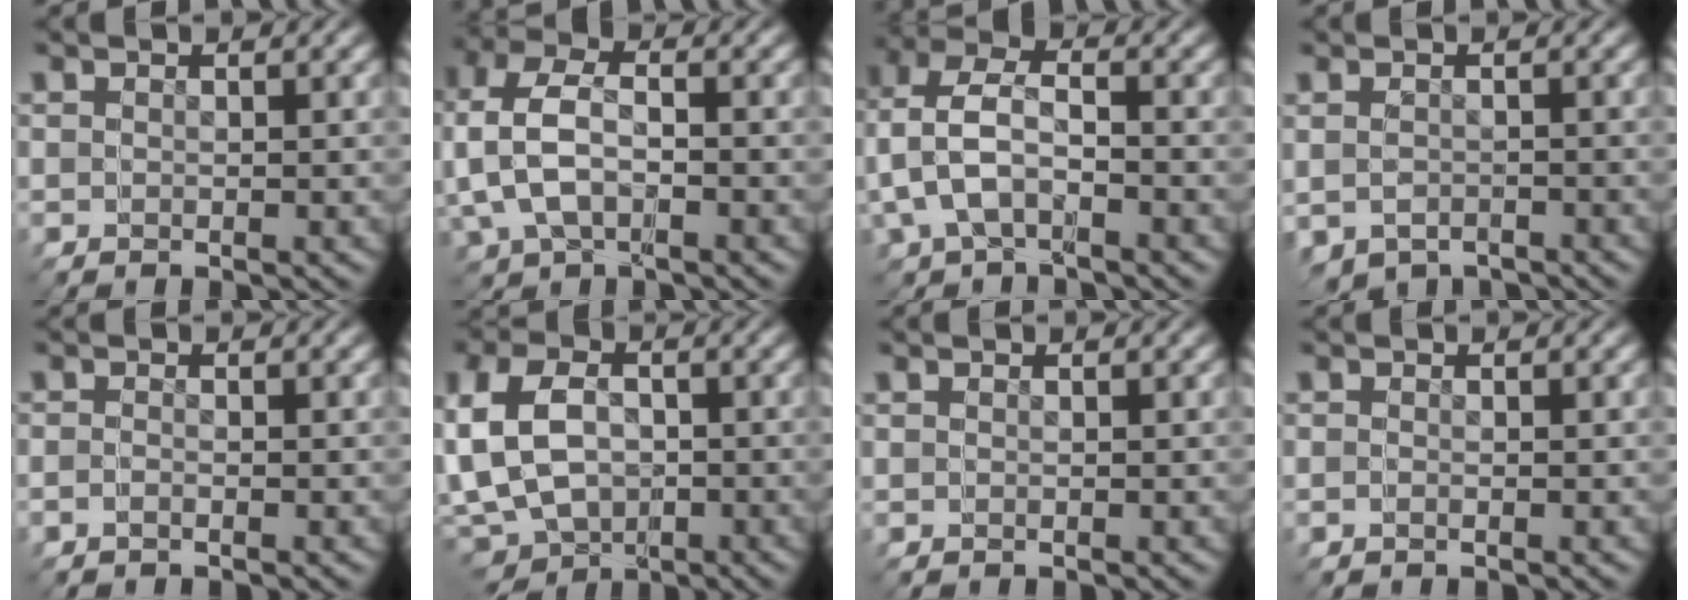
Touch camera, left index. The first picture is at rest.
{"total": 4.1, "force": [1.2, 3.8, 0.8], "torque": [-0.062, 0.011, 0.003]}
{"total": 6.9, "force": [-1.1, 6.6, 1.8], "torque": [-0.084, -0.016, -0.026]}
{"total": 1.3, "force": [-0.7, -0.8, -0.8], "torque": [0.001, -0.004, -0.007]}
{"total": 2.3, "force": [-1.4, -1.8, -0.6], "torque": [0.001, -0.004, -0.021]}
{"total": 8.6, "force": [-1.9, 7.9, 2.9], "torque": [-0.078, -0.037, -0.021]}
{"total": 0.0}
{"total": 0.8, "force": [-0.5, -0.5, -0.3], "torque": [-0.002, -0.004, -0.007]}